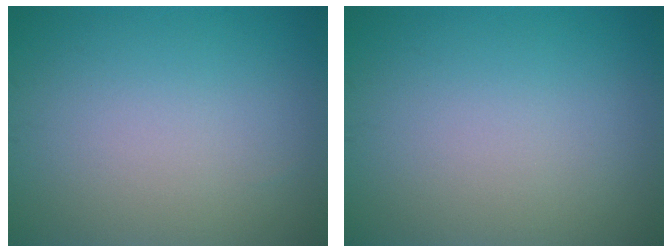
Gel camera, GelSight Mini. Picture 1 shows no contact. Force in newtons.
{"total": 0.0}